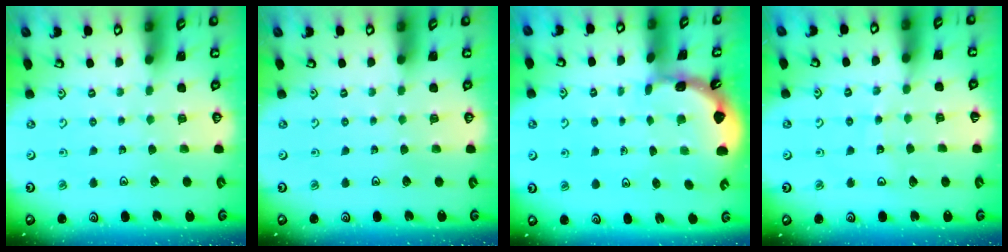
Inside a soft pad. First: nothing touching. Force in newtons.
{"total": 0.0}
{"total": 1.8, "press": 1.8, "slide": 0.1}
{"total": 8.0, "press": 7.9, "slide": 0.9}